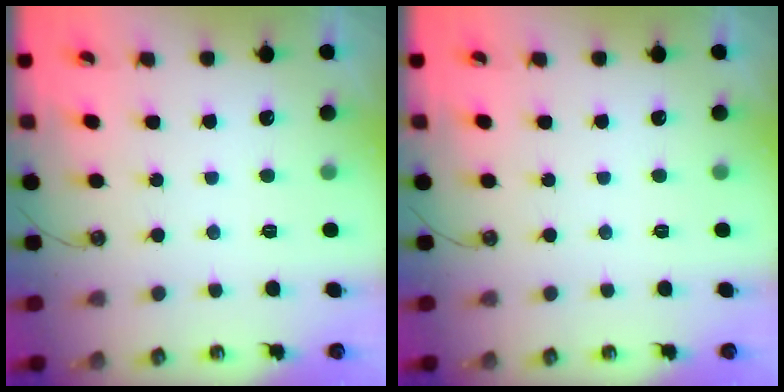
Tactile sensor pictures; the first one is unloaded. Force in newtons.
{"total": 0.0}